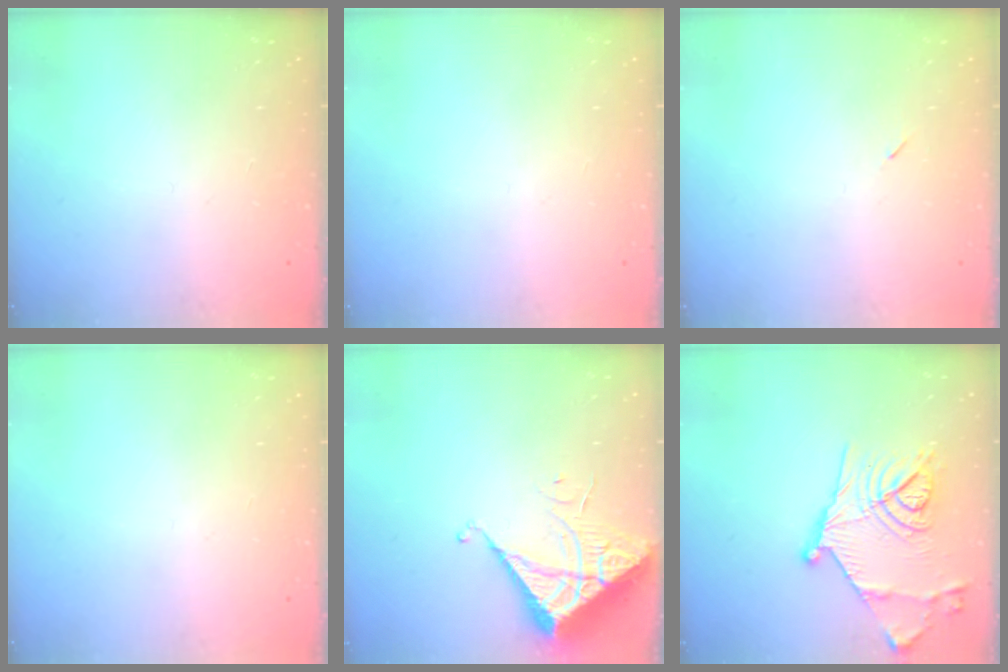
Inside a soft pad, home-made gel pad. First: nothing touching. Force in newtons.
{"total": 0.0}
{"total": 2.6, "press": 2.3, "slide": 1.2}
{"total": 0.0}
{"total": 7.0, "press": 7.0, "slide": 0.3}
{"total": 17.2, "press": 17.1, "slide": 1.9}